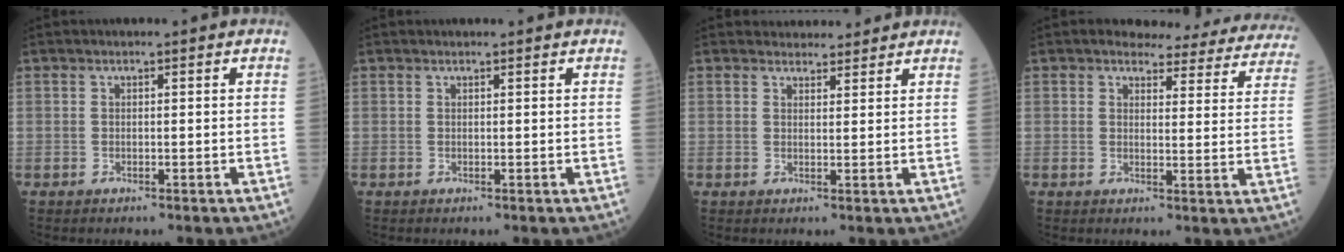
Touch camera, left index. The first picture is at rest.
{"total": 0.9, "force": [0.9, 0.0, 0.1], "torque": [-0.004, 0.008, 0.015]}
{"total": 4.3, "force": [4.1, 1.3, 0.3], "torque": [0.004, 0.008, 0.049]}
{"total": 16.3, "force": [15.2, 4.4, 3.6], "torque": [-0.009, -0.050, 0.144]}